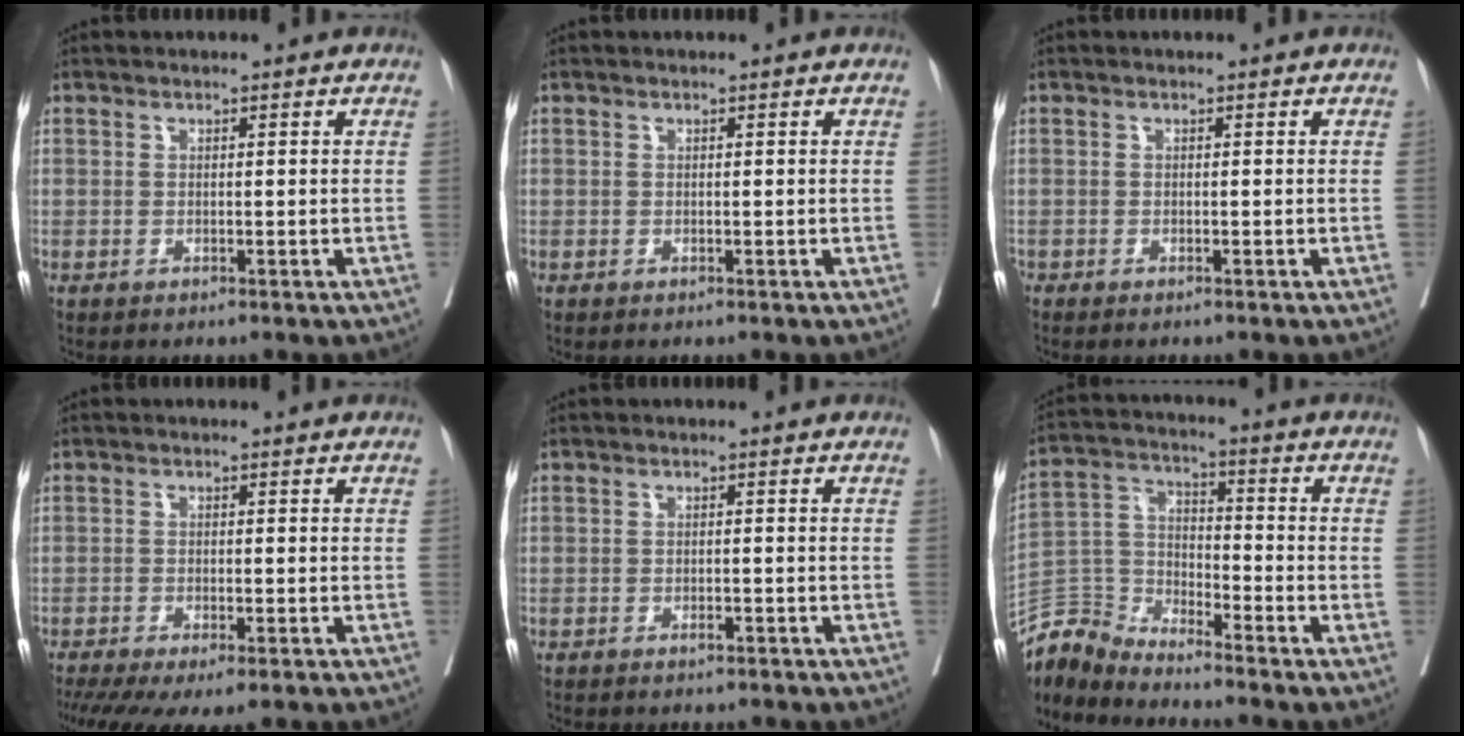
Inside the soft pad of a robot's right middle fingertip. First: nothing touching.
{"total": 0.0}
{"total": 0.0}
{"total": 11.1, "force": [-8.7, 2.3, 6.5], "torque": [-0.110, -0.019, -0.127]}
{"total": 2.8, "force": [-2.4, 0.6, 1.2], "torque": [-0.022, -0.003, -0.027]}
{"total": 7.1, "force": [-7.0, 0.2, -0.8], "torque": [0.009, 0.018, -0.144]}